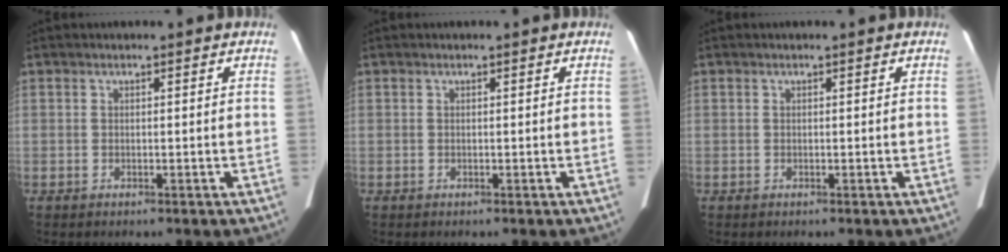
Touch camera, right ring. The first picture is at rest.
{"total": 0.0}
{"total": 0.0}